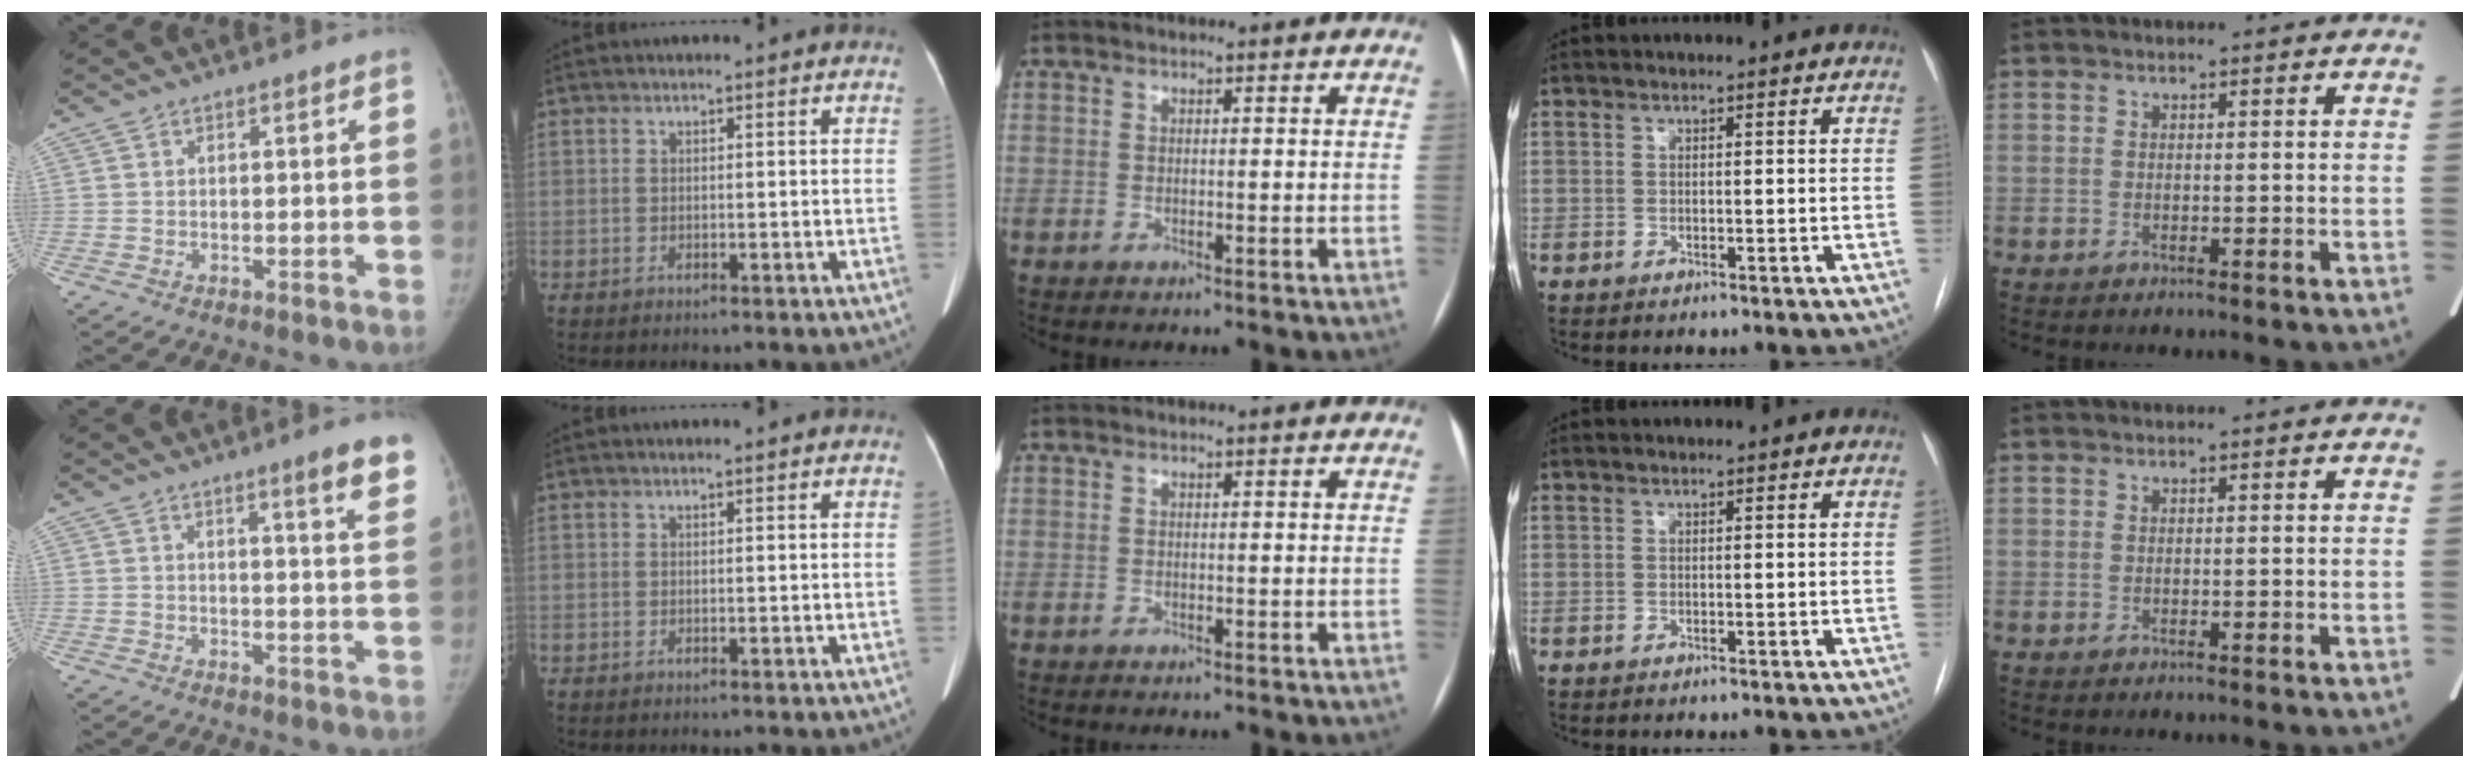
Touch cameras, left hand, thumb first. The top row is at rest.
{"thumb": {"total": 7.4, "force": [5.0, 0.3, 5.5], "torque": [-0.057, -0.026, 0.057]}}